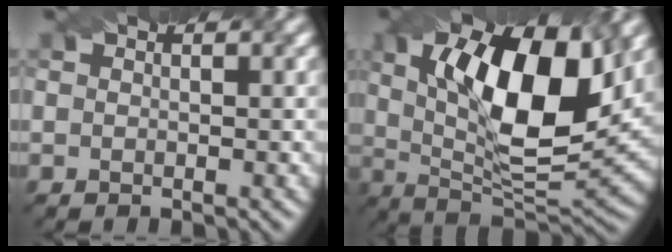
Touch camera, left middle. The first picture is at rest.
{"total": 13.5, "force": [3.5, 5.4, 11.8], "torque": [-0.185, 0.001, 0.055]}